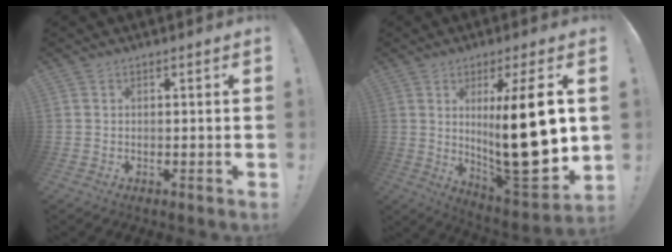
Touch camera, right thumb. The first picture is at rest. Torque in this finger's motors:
{"motor_torque": [2.19, 2.34, 1.73, 1.03, 0.19]}